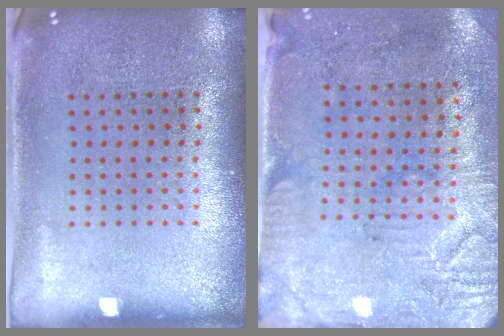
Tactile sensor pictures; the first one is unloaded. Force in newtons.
{"total": 3.1, "press": 2.5, "slide": 1.7}